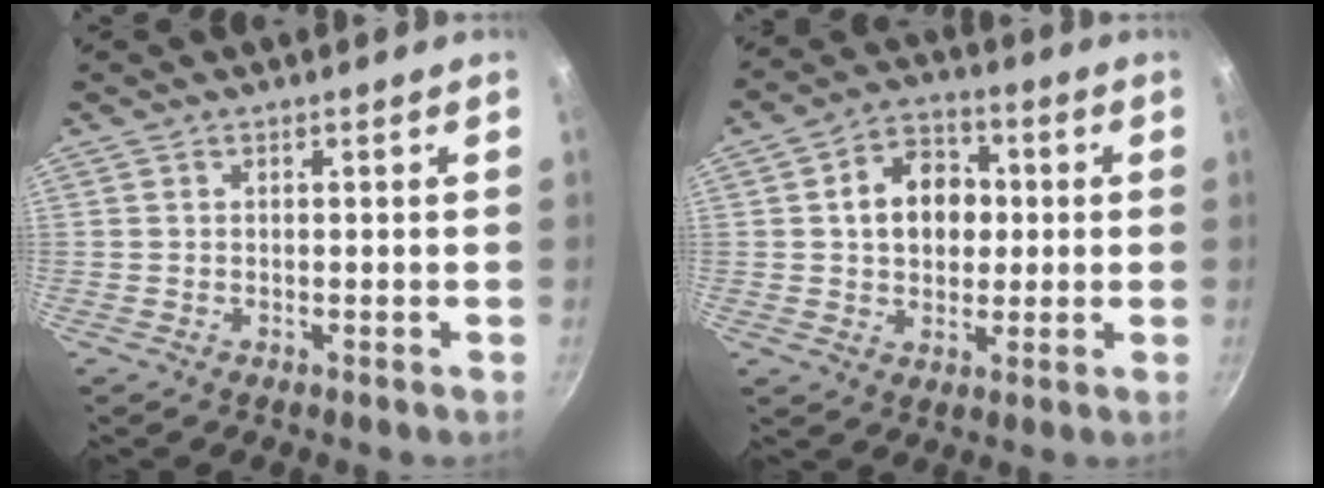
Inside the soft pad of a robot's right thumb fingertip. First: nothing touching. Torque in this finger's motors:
{"motor_torque": [-0.30, 0.79, 0.20, 0.38, 0.10]}